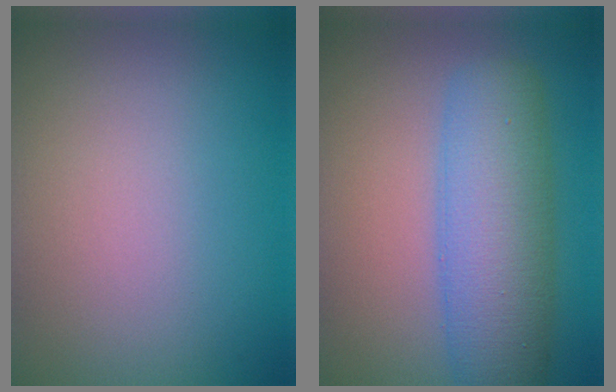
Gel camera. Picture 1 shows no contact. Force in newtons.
{"total": 8.0, "press": 8.0, "slide": 0.1}